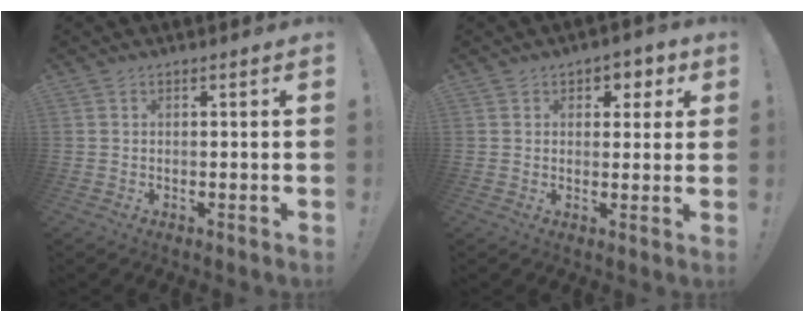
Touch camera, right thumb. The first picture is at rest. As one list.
[{"total": 4.2, "force": [1.7, 3.5, 1.6], "torque": [-0.008, -0.009, 0.025]}]